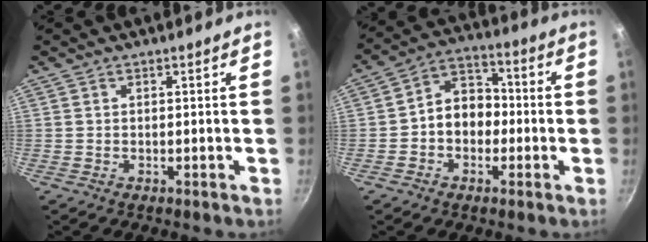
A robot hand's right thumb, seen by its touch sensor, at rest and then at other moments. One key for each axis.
{"total": 9.0, "fx": -1.3, "fy": 7.1, "fz": 5.4, "tx": -0.039, "ty": 0.035, "tz": -0.037}